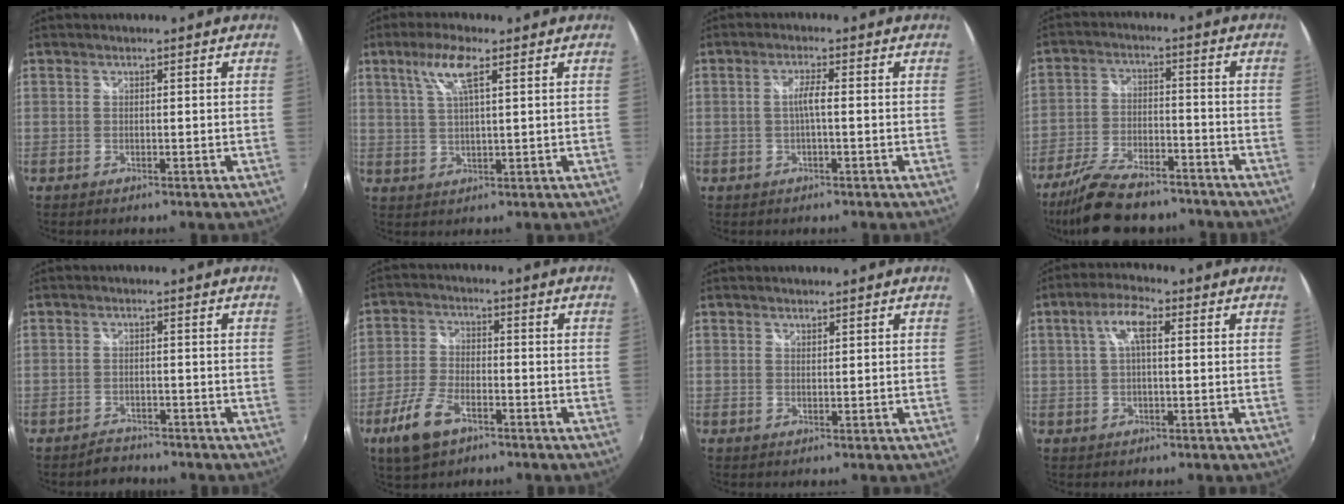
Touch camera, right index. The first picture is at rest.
{"total": 6.2, "force": [3.0, 1.1, 5.3], "torque": [-0.105, 0.005, 0.059]}
{"total": 2.4, "force": [-0.4, 0.0, 2.4], "torque": [-0.046, 0.003, -0.008]}
{"total": 15.8, "force": [-13.0, 5.3, 7.4], "torque": [-0.159, -0.018, -0.211]}
{"total": 2.9, "force": [-2.6, 1.4, 0.1], "torque": [-0.012, 0.002, -0.042]}
{"total": 8.0, "force": [-4.7, 3.9, 5.2], "torque": [-0.124, -0.006, -0.088]}
{"total": 0.6, "force": [0.6, 0.2, 0.0], "torque": [0.001, 0.001, 0.011]}
{"total": 5.4, "force": [1.3, 1.7, 5.0], "torque": [-0.096, 0.014, 0.023]}